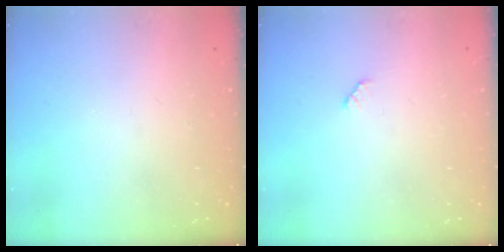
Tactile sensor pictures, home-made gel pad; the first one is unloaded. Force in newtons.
{"total": 2.5, "press": 2.5, "slide": 0.4}